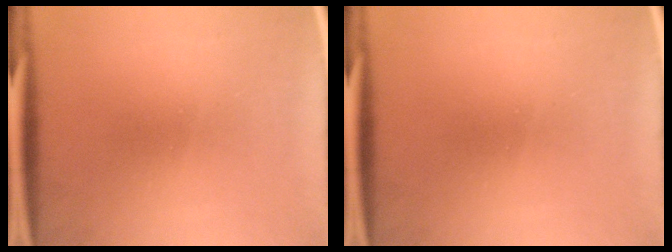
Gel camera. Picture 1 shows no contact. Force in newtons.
{"total": 0.0}